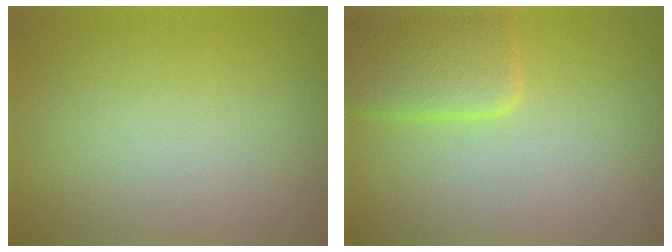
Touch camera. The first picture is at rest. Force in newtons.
{"total": 4.1, "press": 4.1, "slide": 0.4}